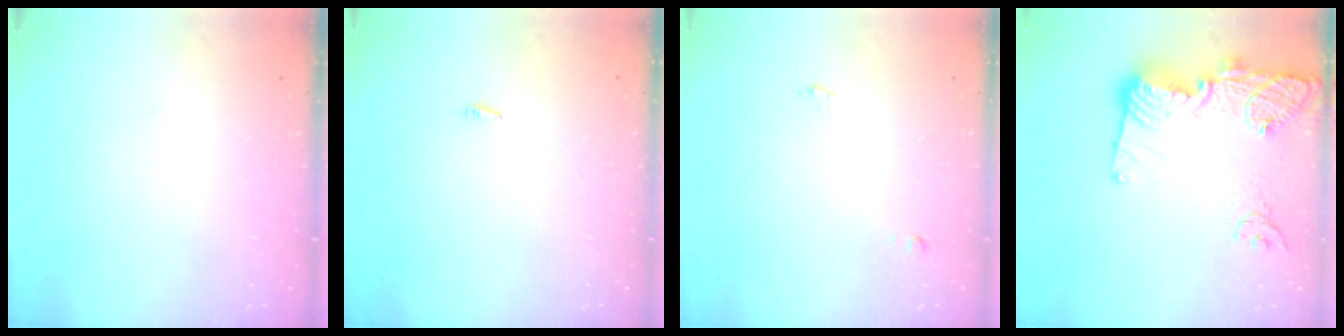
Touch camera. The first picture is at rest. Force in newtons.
{"total": 2.1, "press": 1.9, "slide": 0.7}
{"total": 7.6, "press": 3.3, "slide": 6.8}
{"total": 19.0, "press": 18.0, "slide": 5.9}